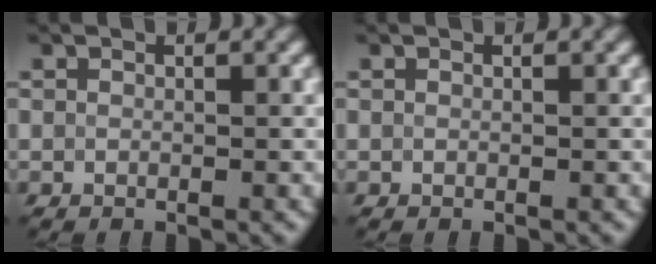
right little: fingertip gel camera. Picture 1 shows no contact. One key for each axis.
{"total": 0.0}